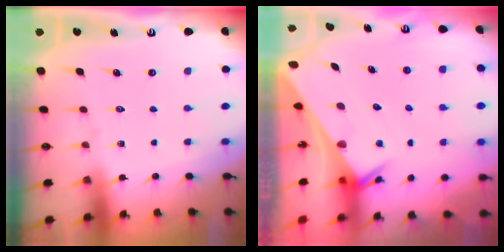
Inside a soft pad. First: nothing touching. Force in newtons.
{"total": 2.9, "press": 2.9, "slide": 0.2}